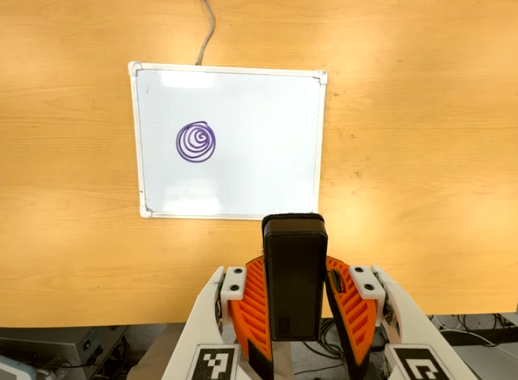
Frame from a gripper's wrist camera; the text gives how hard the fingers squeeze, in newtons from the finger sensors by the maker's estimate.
{"total": 6.2, "left": 5.3, "right": 7.0}